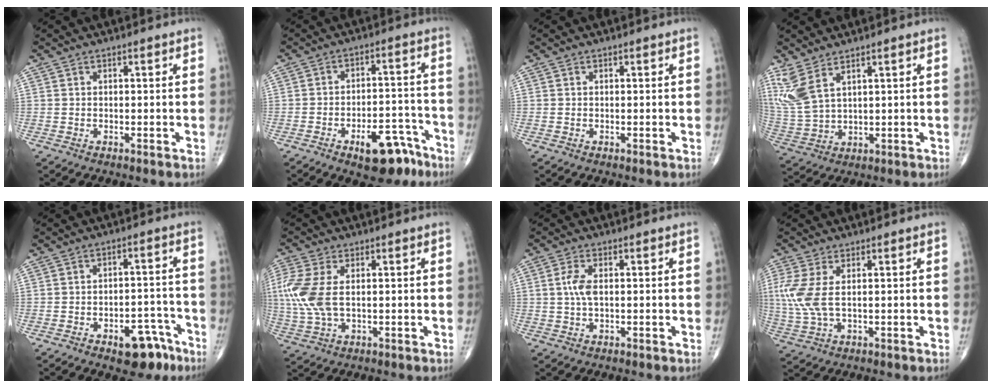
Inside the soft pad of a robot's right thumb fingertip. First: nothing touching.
{"total": 11.2, "force": [-7.0, 4.9, 7.2], "torque": [-0.077, 0.060, -0.097]}
{"total": 0.0}
{"total": 8.2, "force": [4.9, 3.1, 5.8], "torque": [-0.140, -0.016, 0.119]}
{"total": 9.1, "force": [-5.6, 4.6, 5.5], "torque": [-0.045, 0.047, -0.070]}
{"total": 9.8, "force": [1.1, 5.3, 8.1], "torque": [-0.218, 0.005, 0.028]}
{"total": 3.6, "force": [0.4, 1.6, 3.2], "torque": [-0.076, 0.004, 0.007]}
{"total": 7.1, "force": [1.1, 3.0, 6.3], "torque": [-0.180, 0.002, 0.032]}